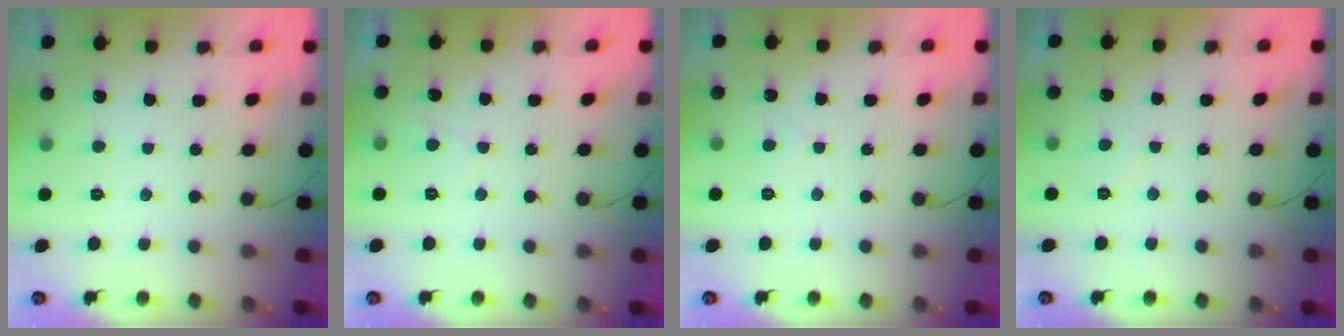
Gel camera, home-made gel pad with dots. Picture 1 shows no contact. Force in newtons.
{"total": 2.7, "press": 2.6, "slide": 0.5}
{"total": 3.7, "press": 3.7, "slide": 0.2}
{"total": 2.5, "press": 2.4, "slide": 0.5}